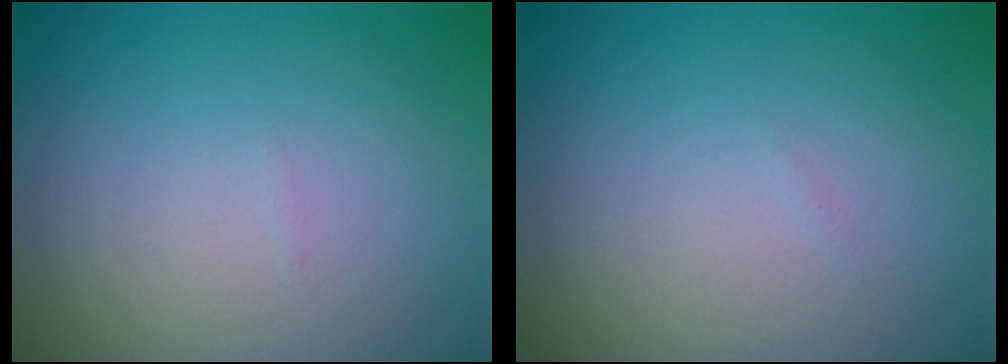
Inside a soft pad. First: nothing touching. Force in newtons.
{"total": 0.0}